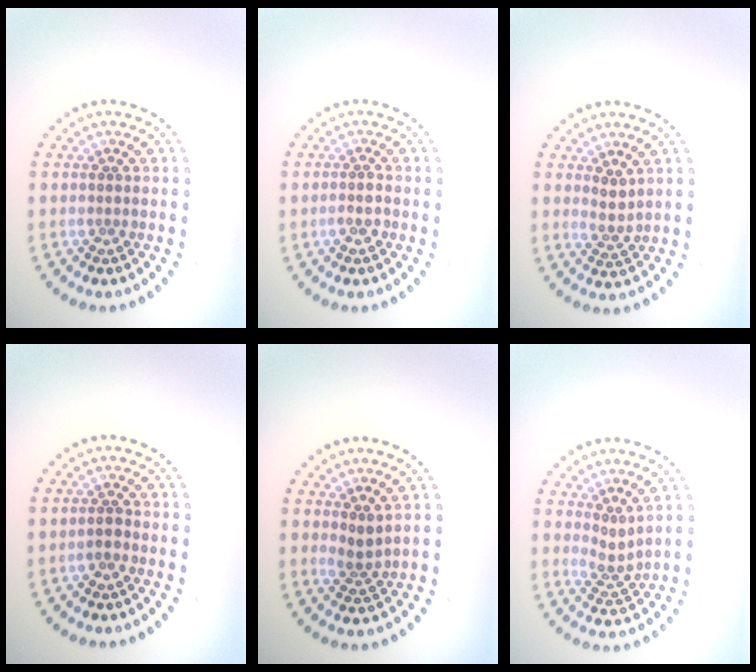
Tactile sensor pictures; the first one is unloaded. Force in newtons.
{"total": 1.4, "press": 1.2, "slide": 0.7}
{"total": 1.8, "press": 1.4, "slide": 1.1}
{"total": 1.2, "press": 0.9, "slide": 0.7}
{"total": 1.6, "press": 1.3, "slide": 0.9}
{"total": 1.9, "press": 1.3, "slide": 1.5}